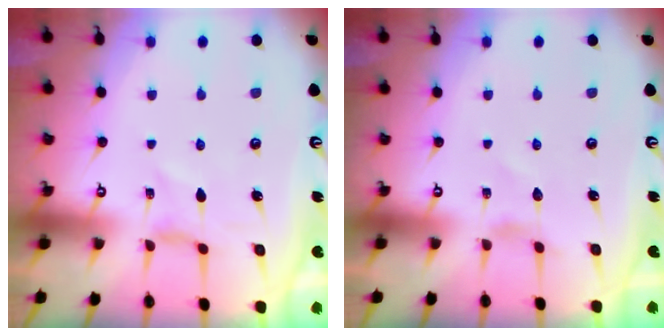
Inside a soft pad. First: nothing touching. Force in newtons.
{"total": 0.9, "press": 0.9, "slide": 0.1}